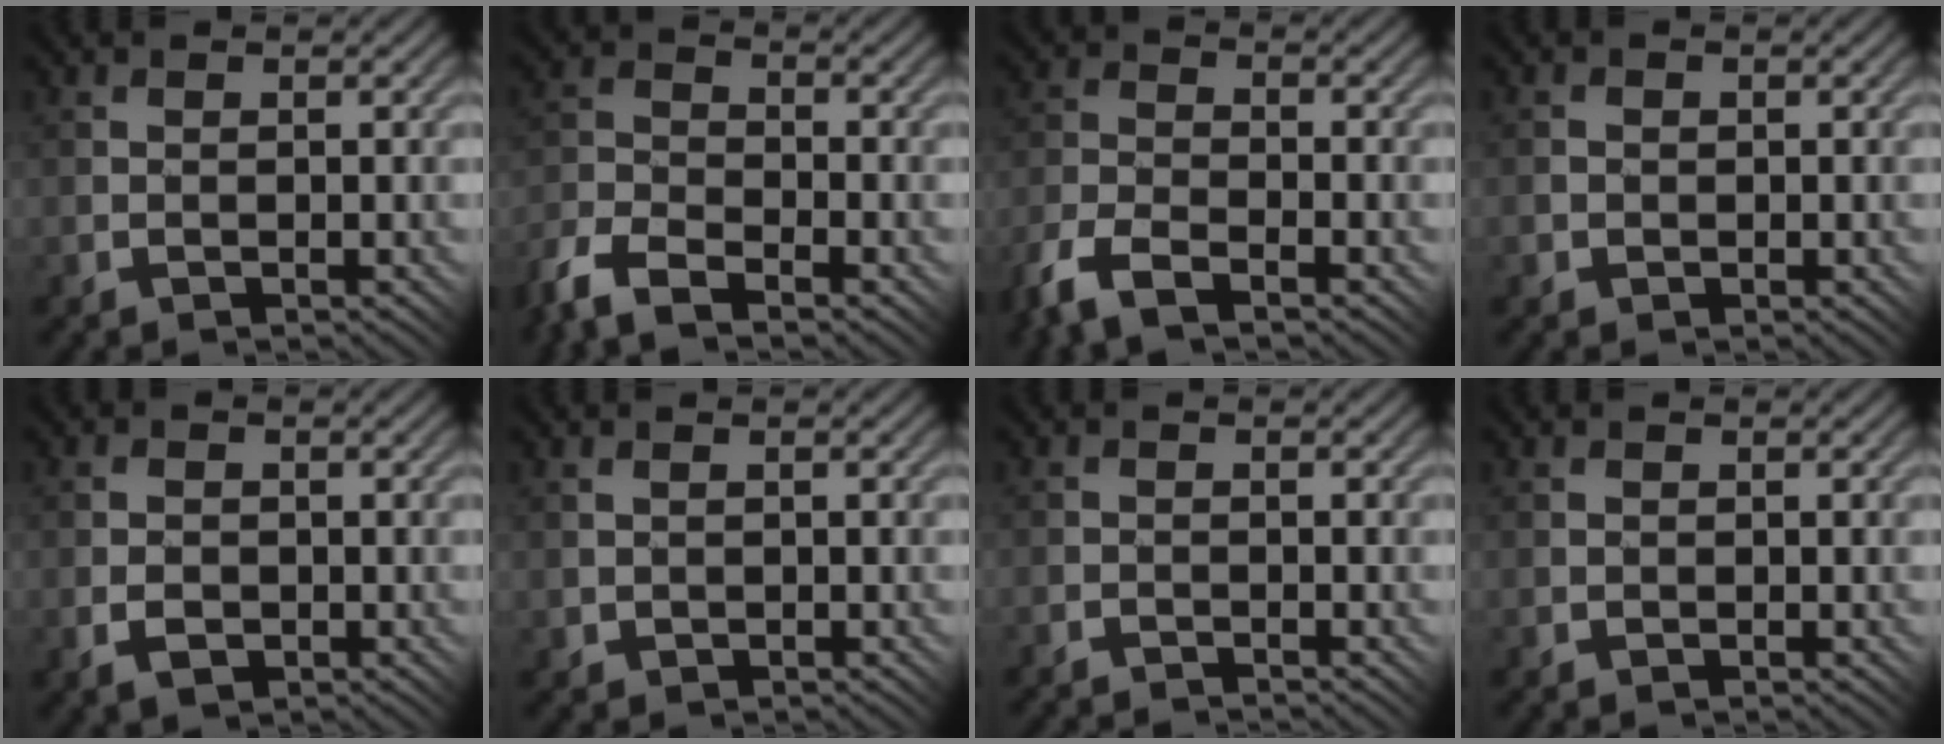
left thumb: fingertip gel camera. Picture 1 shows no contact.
{"total": 9.0, "force": [-6.7, 3.7, 4.8], "torque": [-0.112, -0.018, -0.135]}
{"total": 8.1, "force": [-5.8, 3.2, 4.7], "torque": [-0.107, -0.014, -0.118]}
{"total": 1.1, "force": [-0.2, 1.1, 0.0], "torque": [0.003, 0.000, -0.003]}
{"total": 2.3, "force": [-0.6, 1.8, 1.3], "torque": [-0.015, 0.000, -0.016]}
{"total": 0.9, "force": [0.2, 0.7, 0.5], "torque": [-0.012, -0.003, 0.006]}
{"total": 1.8, "force": [-1.7, -0.3, -0.4], "torque": [0.006, 0.003, -0.040]}
{"total": 0.0}